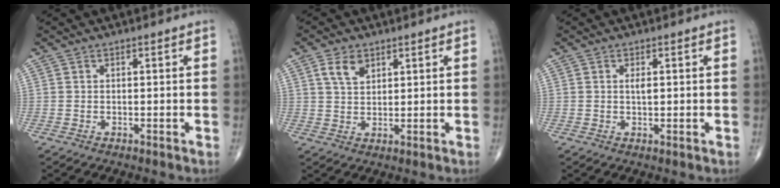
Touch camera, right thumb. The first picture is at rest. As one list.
[{"total": 4.6, "force": [2.4, 2.8, 2.7], "torque": [-0.041, -0.009, 0.047]}, {"total": 1.8, "force": [0.3, 0.7, 1.6], "torque": [-0.027, -0.001, 0.004]}]